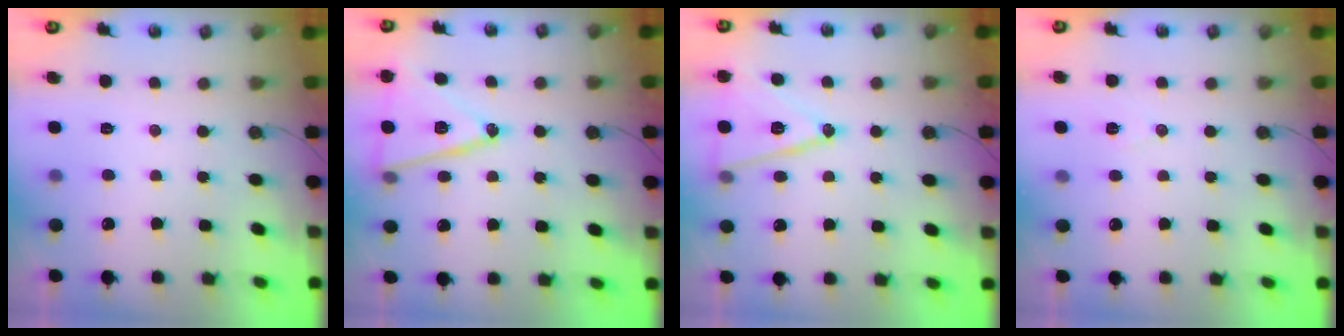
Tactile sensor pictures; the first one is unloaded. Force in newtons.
{"total": 16.6, "press": 16.3, "slide": 3.3}
{"total": 14.9, "press": 14.6, "slide": 3.1}
{"total": 6.5, "press": 4.8, "slide": 4.4}